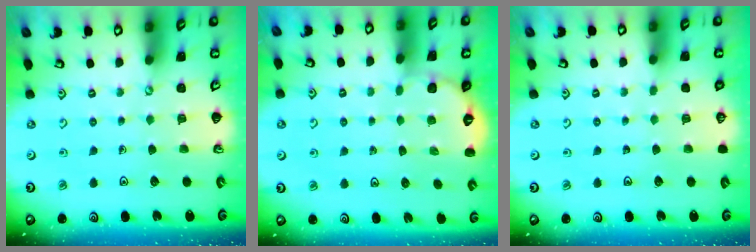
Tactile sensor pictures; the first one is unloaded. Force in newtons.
{"total": 2.4, "press": 2.3, "slide": 0.7}
{"total": 0.0}